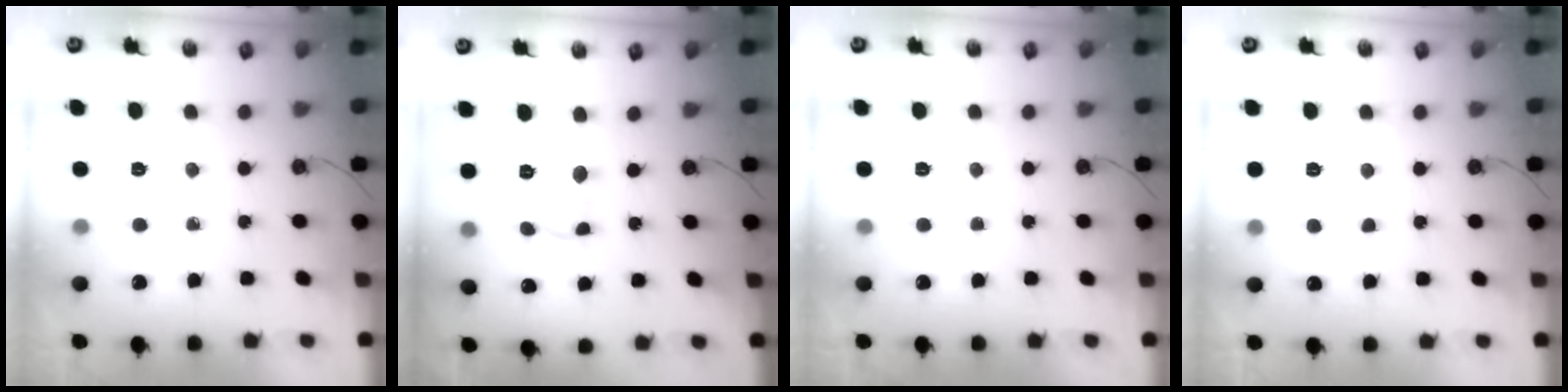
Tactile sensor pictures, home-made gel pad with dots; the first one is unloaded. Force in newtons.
{"total": 1.9, "press": 1.9, "slide": 0.4}
{"total": 0.0}
{"total": 1.9, "press": 1.8, "slide": 0.4}